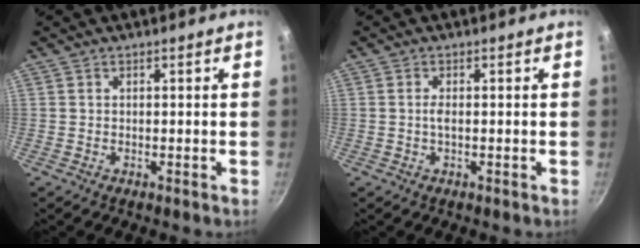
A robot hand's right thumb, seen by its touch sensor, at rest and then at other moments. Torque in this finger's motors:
{"motor_torque": [0.92, 0.29, 0.49, -0.30, 0.03]}